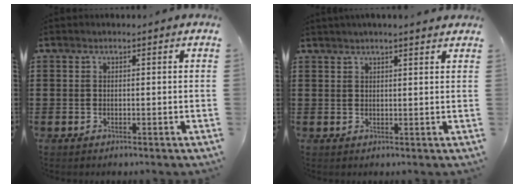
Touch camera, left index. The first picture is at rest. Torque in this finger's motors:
{"motor_torque": [2.14, 0.00, 0.87, 0.20]}